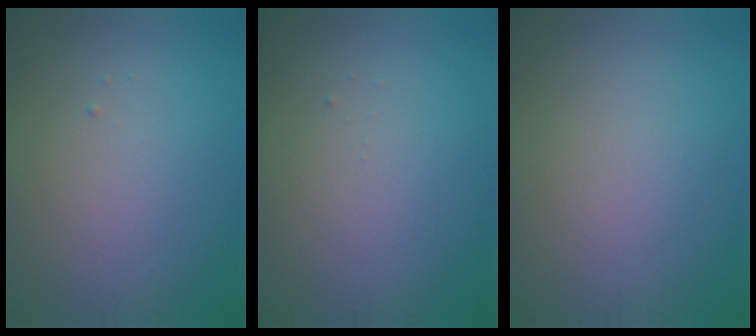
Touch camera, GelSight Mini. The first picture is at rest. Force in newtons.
{"total": 0.0}
{"total": 0.0}